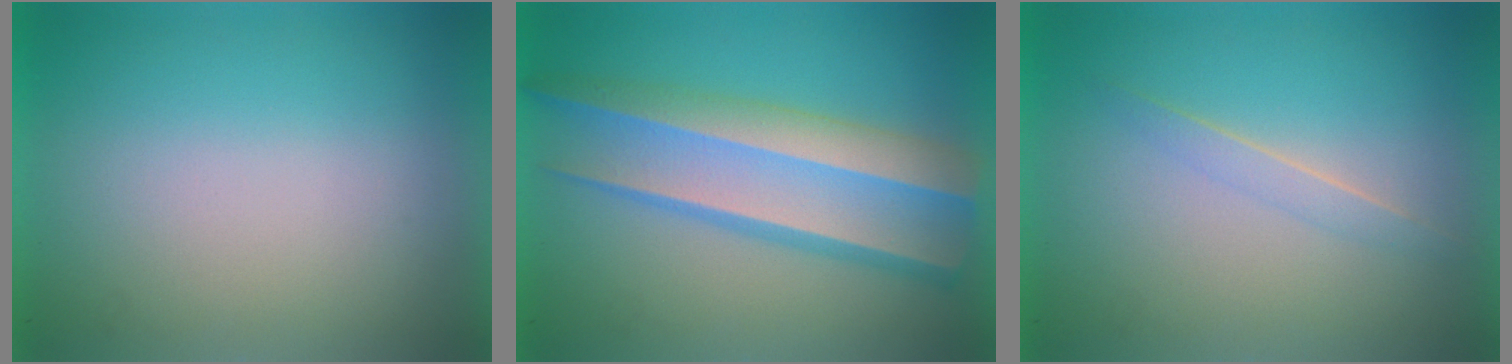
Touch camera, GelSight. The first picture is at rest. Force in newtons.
{"total": 6.3}
{"total": 1.1}